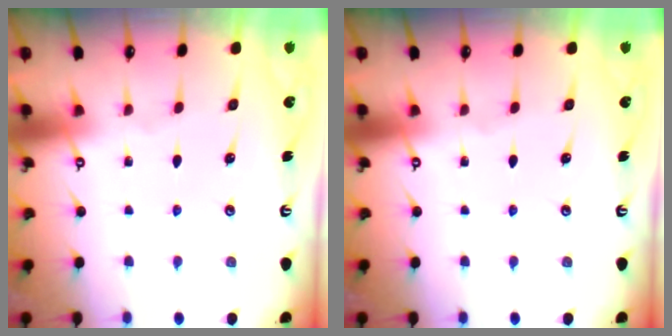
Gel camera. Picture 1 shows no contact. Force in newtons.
{"total": 0.0}